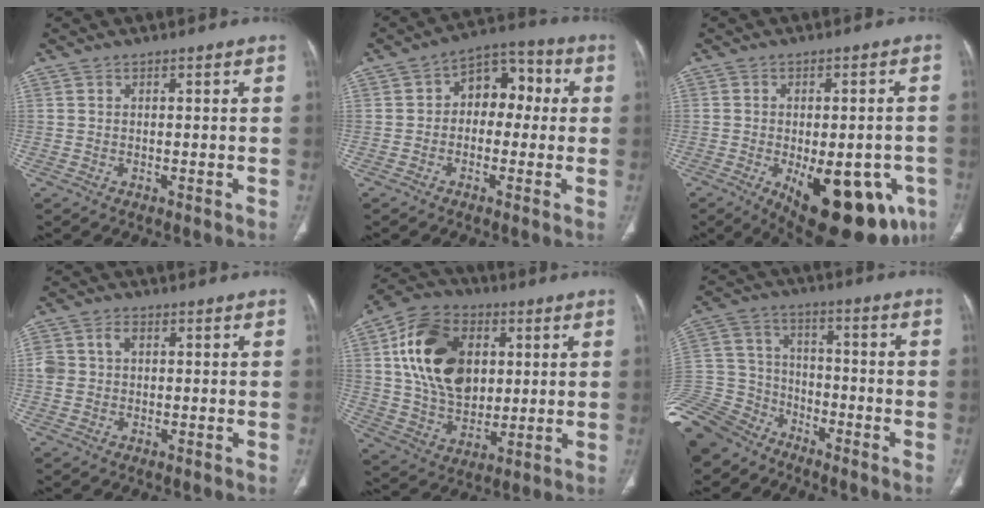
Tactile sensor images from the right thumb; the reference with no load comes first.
{"total": 9.4, "force": [0.6, 6.6, 6.7], "torque": [-0.054, 0.035, -0.004]}
{"total": 21.5, "force": [-8.5, 9.6, 17.3], "torque": [-0.162, -0.002, -0.095]}
{"total": 4.5, "force": [0.9, 3.4, 2.9], "torque": [-0.065, 0.015, 0.021]}
{"total": 20.0, "force": [4.6, 13.9, 13.6], "torque": [-0.218, -0.005, 0.086]}
{"total": 19.4, "force": [-14.3, 11.8, 6.0], "torque": [-0.154, 0.058, -0.264]}